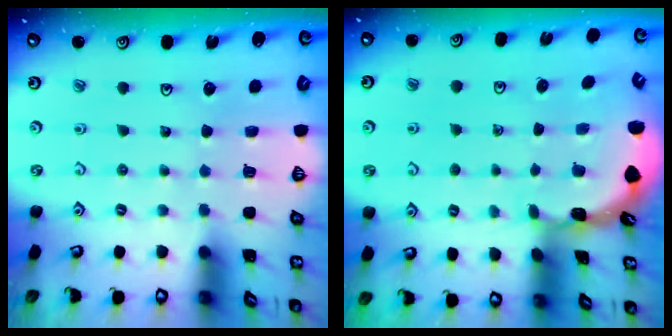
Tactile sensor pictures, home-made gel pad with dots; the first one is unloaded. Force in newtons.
{"total": 1.6, "press": 1.6, "slide": 0.2}